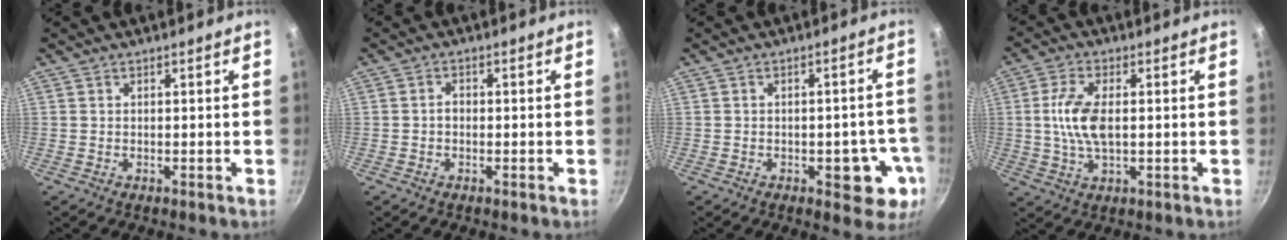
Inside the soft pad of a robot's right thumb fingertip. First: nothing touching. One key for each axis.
{"total": 1.5, "fx": -0.3, "fy": 1.1, "fz": 0.9, "tx": -0.012, "ty": 0.011, "tz": -0.006}
{"total": 8.6, "fx": -2.7, "fy": 4.5, "fz": 6.8, "tx": -0.039, "ty": 0.014, "tz": -0.032}
{"total": 8.8, "fx": 0.5, "fy": 4.2, "fz": 7.7, "tx": -0.155, "ty": 0.004, "tz": 0.006}